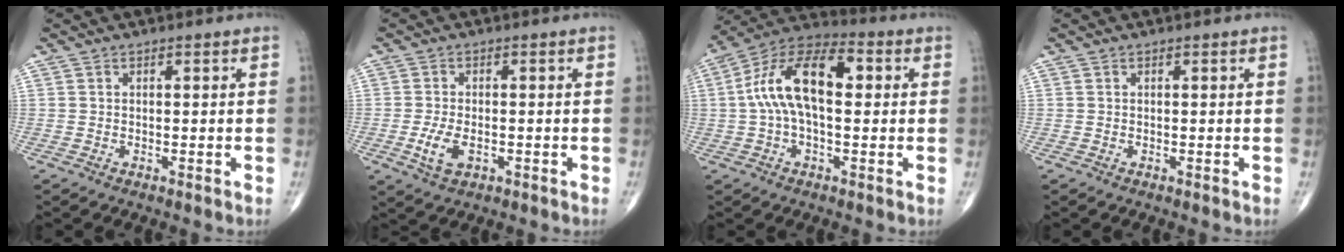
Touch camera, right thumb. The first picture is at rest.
{"total": 4.8, "force": [-1.4, 2.6, 3.8], "torque": [-0.080, -0.001, -0.021]}
{"total": 15.0, "force": [1.6, 7.4, 13.0], "torque": [-0.241, 0.043, 0.019]}
{"total": 0.0}